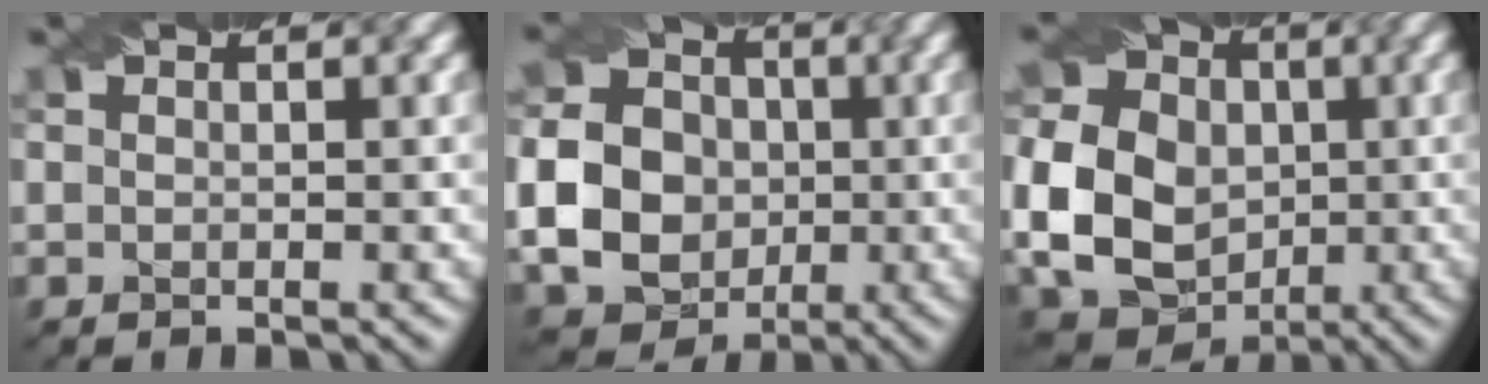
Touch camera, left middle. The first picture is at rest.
{"total": 13.3, "force": [-1.0, 12.3, 5.1], "torque": [-0.136, -0.002, -0.038]}
{"total": 11.9, "force": [-0.9, 9.9, 6.5], "torque": [-0.145, -0.013, -0.015]}